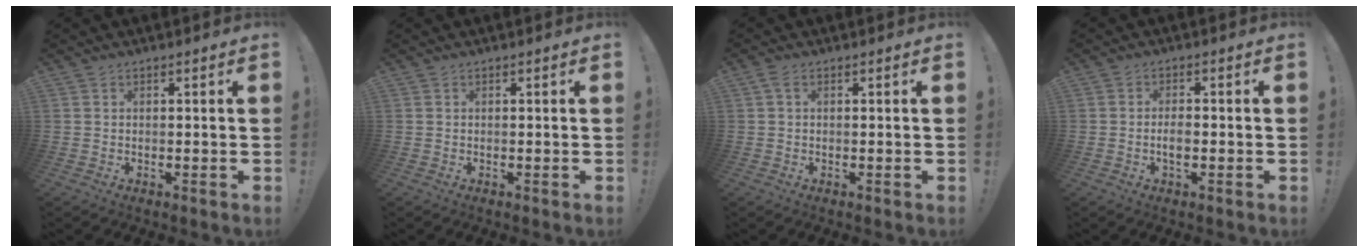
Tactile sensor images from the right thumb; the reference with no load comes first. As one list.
[{"total": 0.0}, {"total": 1.5, "force": [0.3, 0.7, 1.3], "torque": [-0.030, 0.007, 0.005]}, {"total": 3.2, "force": [-0.9, 1.1, 2.9], "torque": [-0.050, 0.000, -0.019]}]